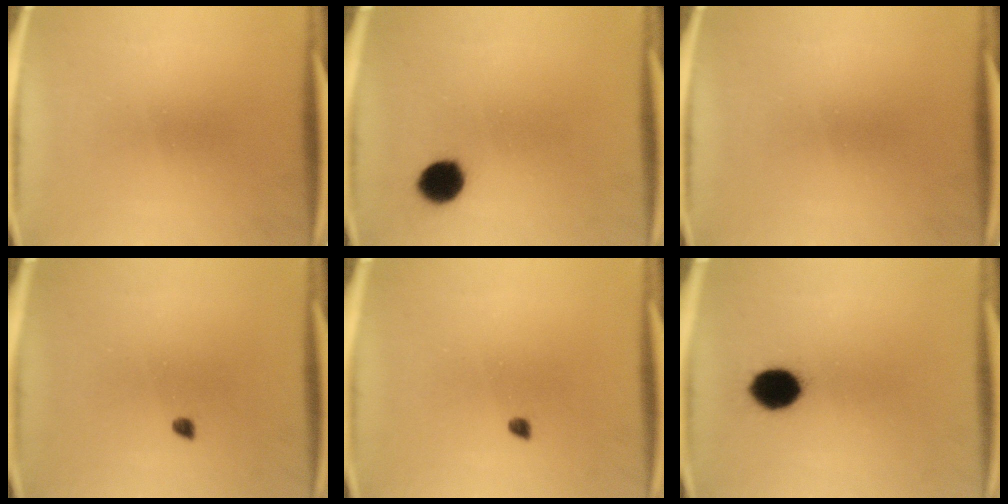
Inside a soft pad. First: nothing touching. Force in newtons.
{"total": 6.4}
{"total": 0.0}
{"total": 1.0}
{"total": 1.0}
{"total": 8.6}